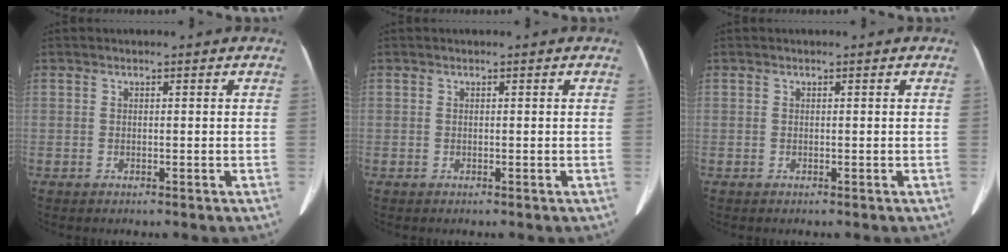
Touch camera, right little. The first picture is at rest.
{"total": 0.0}
{"total": 0.0}